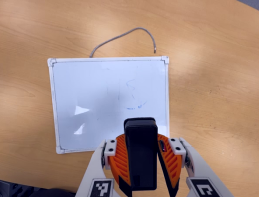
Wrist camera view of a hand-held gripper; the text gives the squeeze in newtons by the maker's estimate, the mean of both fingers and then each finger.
{"total": 10.6, "left": 9.8, "right": 11.4}